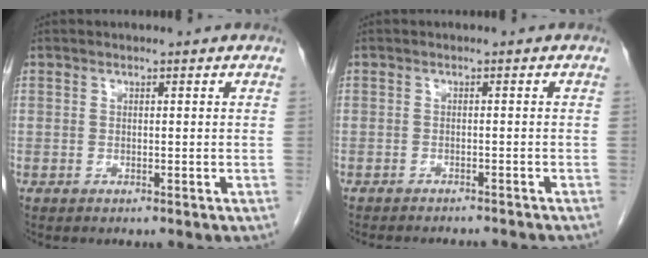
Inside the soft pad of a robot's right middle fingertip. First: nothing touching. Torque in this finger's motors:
{"motor_torque": [0.21, -0.21, 0.08, 0.05]}